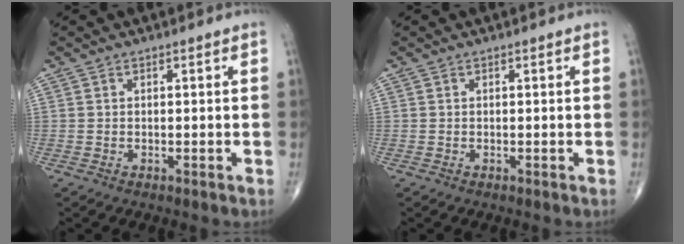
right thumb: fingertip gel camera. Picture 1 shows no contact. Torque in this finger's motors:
{"motor_torque": [0.01, 0.01, 0.00, 0.00, 0.00]}